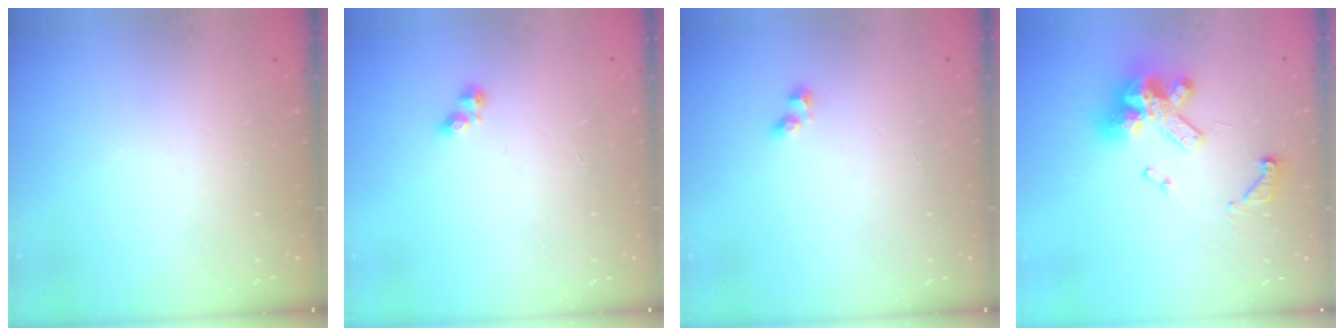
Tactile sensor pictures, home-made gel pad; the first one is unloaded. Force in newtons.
{"total": 2.1, "press": 2.1, "slide": 0.3}
{"total": 3.0, "press": 2.7, "slide": 1.3}
{"total": 14.5, "press": 14.5, "slide": 0.9}